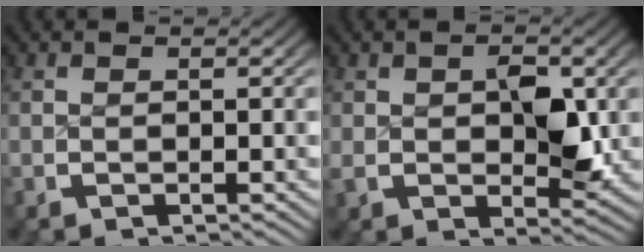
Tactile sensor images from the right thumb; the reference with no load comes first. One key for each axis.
{"total": 4.5, "fx": 0.3, "fy": 2.7, "fz": 3.6, "tx": -0.054, "ty": -0.015, "tz": 0.015}